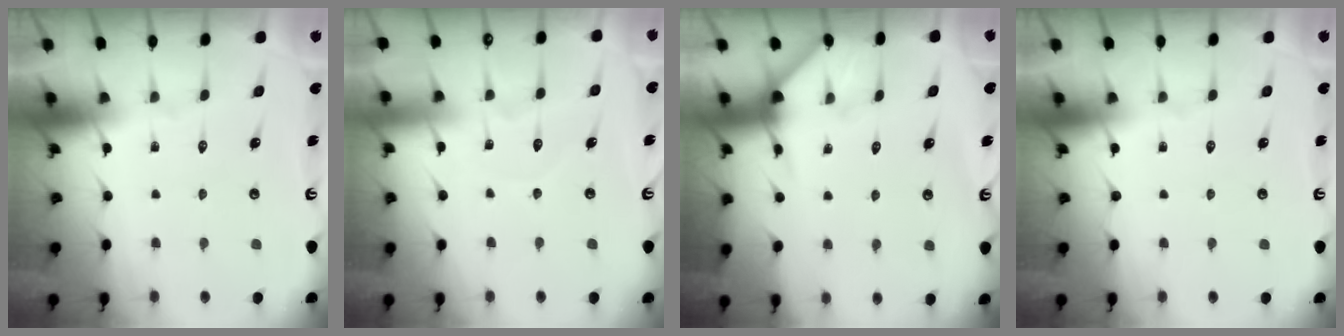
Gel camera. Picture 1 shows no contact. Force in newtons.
{"total": 5.5, "press": 5.5, "slide": 0.5}
{"total": 6.1, "press": 6.1, "slide": 0.2}
{"total": 0.0}